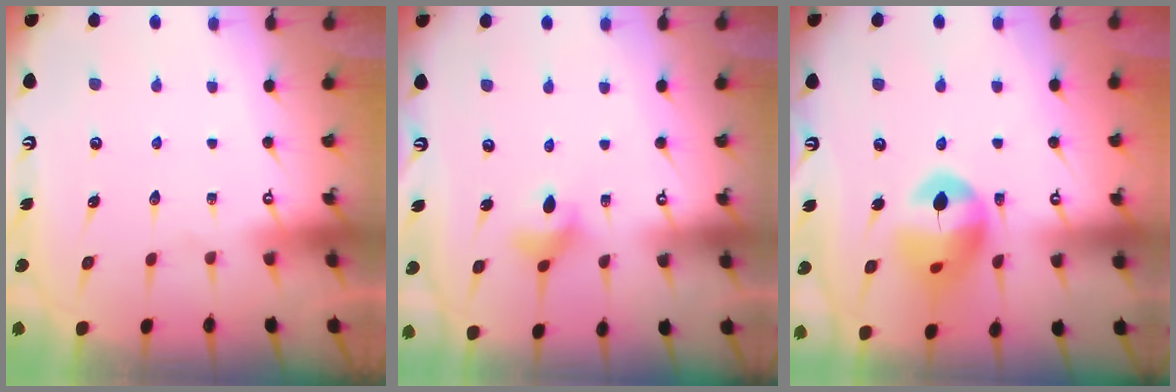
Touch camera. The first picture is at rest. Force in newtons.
{"total": 4.8, "press": 4.5, "slide": 1.4}
{"total": 13.5, "press": 13.4, "slide": 1.4}